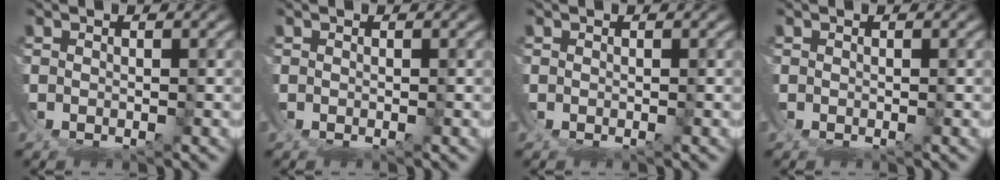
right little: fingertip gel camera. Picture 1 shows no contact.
{"total": 0.0}
{"total": 0.0}
{"total": 0.0}